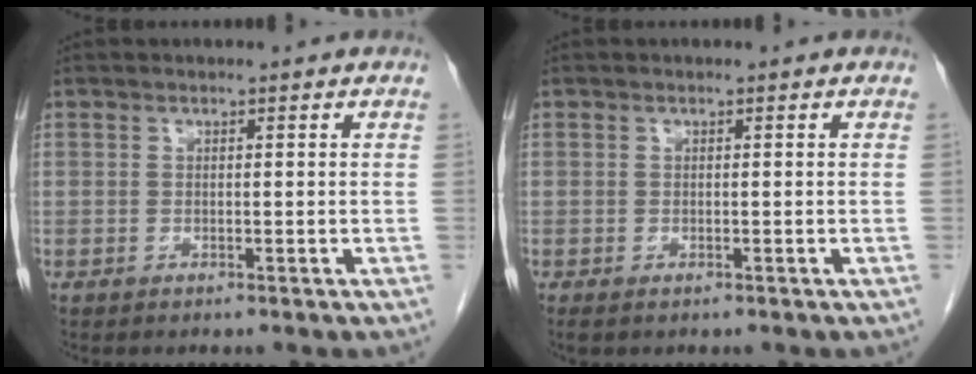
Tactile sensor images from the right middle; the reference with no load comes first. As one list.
[{"total": 1.1, "force": [-0.7, 0.6, 0.6], "torque": [-0.008, -0.001, -0.006]}]